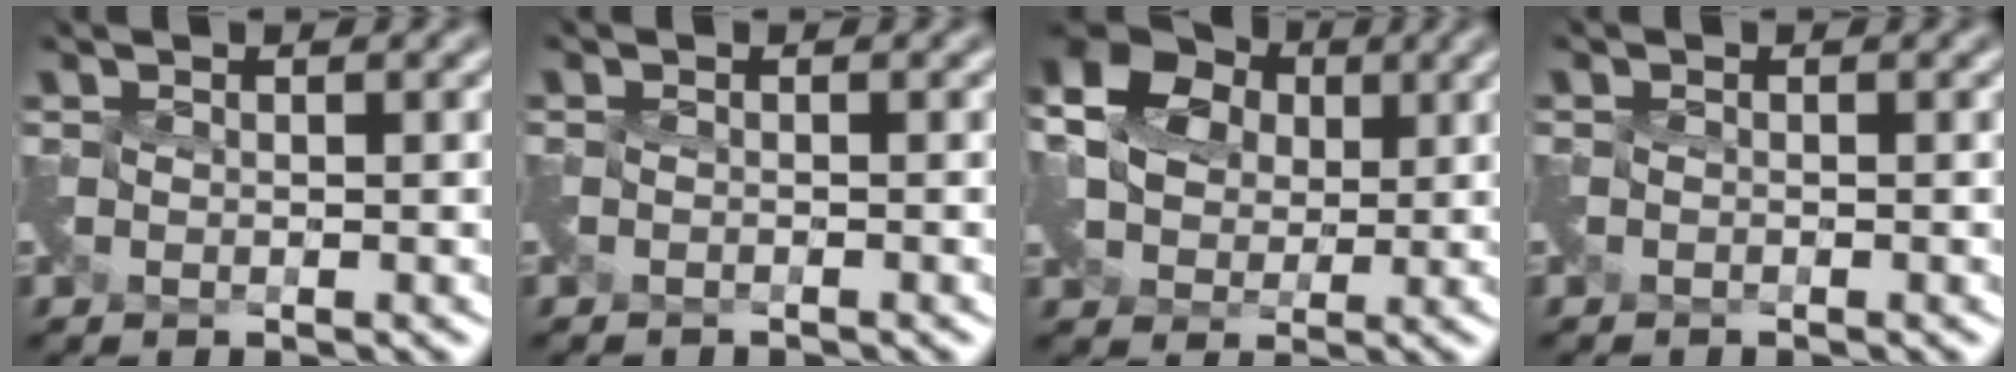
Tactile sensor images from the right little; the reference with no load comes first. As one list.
[{"total": 1.2, "force": [-1.1, -0.3, -0.4], "torque": [0.008, -0.011, -0.027]}, {"total": 10.5, "force": [3.6, 8.6, 4.9], "torque": [-0.115, 0.041, 0.052]}, {"total": 0.9, "force": [-0.7, -0.3, -0.5], "torque": [0.006, -0.008, -0.018]}]